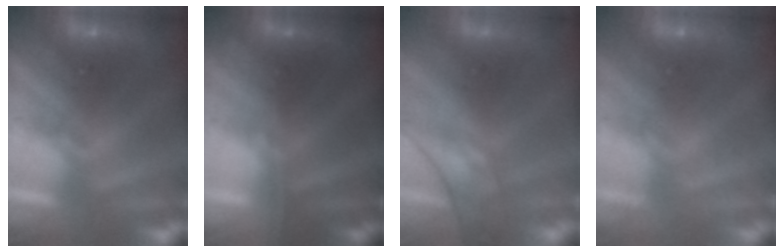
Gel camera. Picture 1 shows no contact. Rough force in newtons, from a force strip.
{"total": 1.6}
{"total": 3.1}
{"total": 1.8}